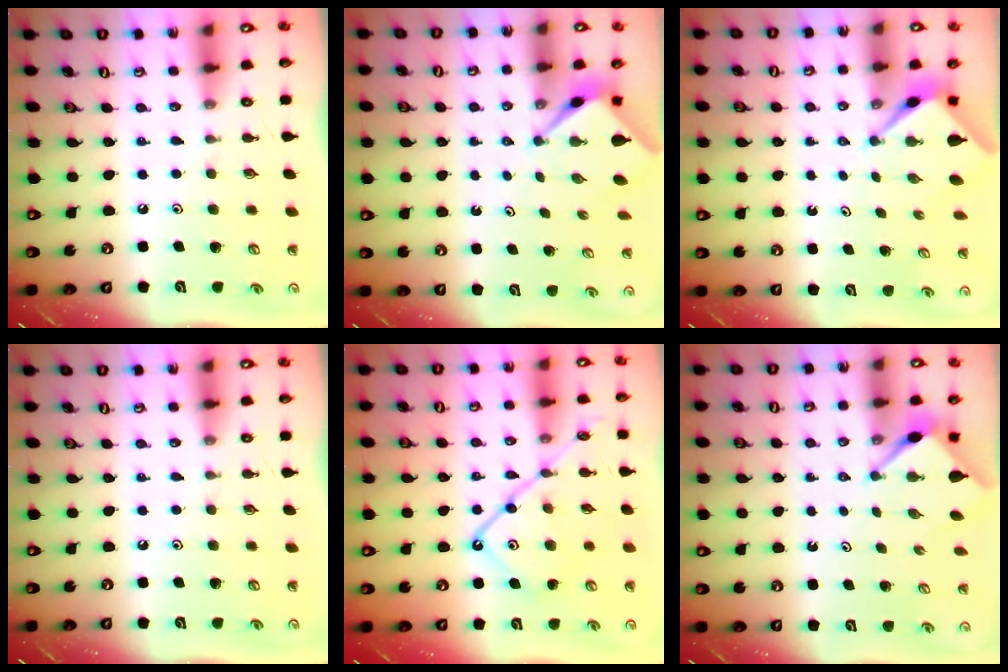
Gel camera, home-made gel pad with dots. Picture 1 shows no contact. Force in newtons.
{"total": 2.5, "press": 2.5, "slide": 0.2}
{"total": 2.6, "press": 2.6, "slide": 0.1}
{"total": 0.0}
{"total": 15.3, "press": 15.2, "slide": 1.5}
{"total": 2.9, "press": 2.8, "slide": 0.3}